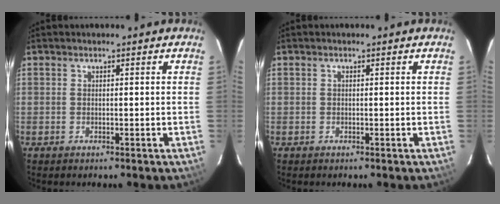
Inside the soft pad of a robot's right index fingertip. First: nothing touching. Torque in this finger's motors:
{"motor_torque": [0.19, -0.03, 0.08, 0.02]}